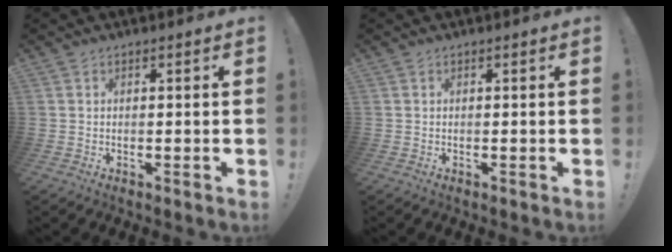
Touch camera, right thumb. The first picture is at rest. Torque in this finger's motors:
{"motor_torque": [0.00, 0.00, 0.05, -0.04, 0.02]}